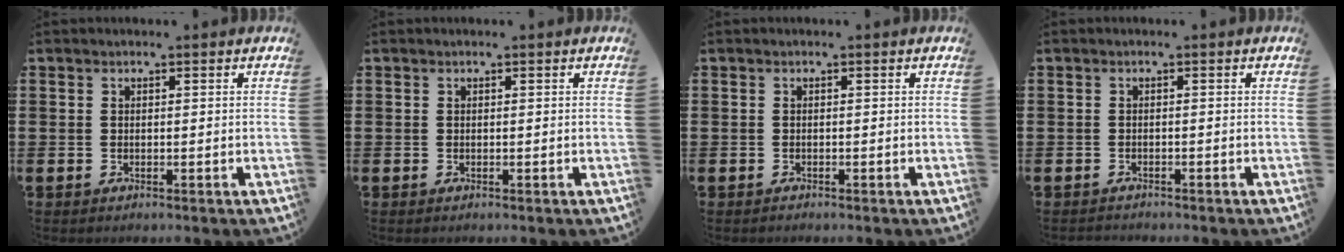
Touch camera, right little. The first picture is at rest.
{"total": 0.0}
{"total": 0.0}
{"total": 0.5, "force": [-0.5, 0.1, -0.1], "torque": [-0.001, -0.002, -0.011]}